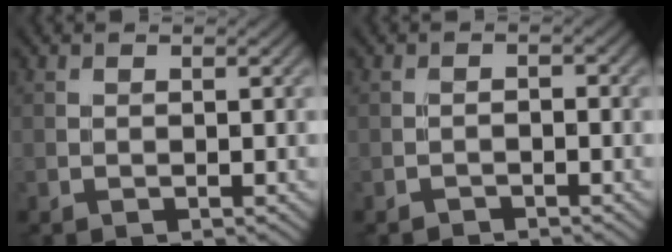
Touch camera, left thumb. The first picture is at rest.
{"total": 1.1, "force": [-1.0, 0.3, 0.3], "torque": [-0.004, 0.001, -0.023]}